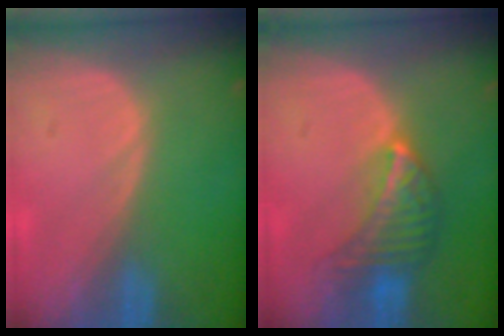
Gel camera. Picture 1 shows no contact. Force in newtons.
{"total": 6.7, "press": 6.0, "slide": 2.8}